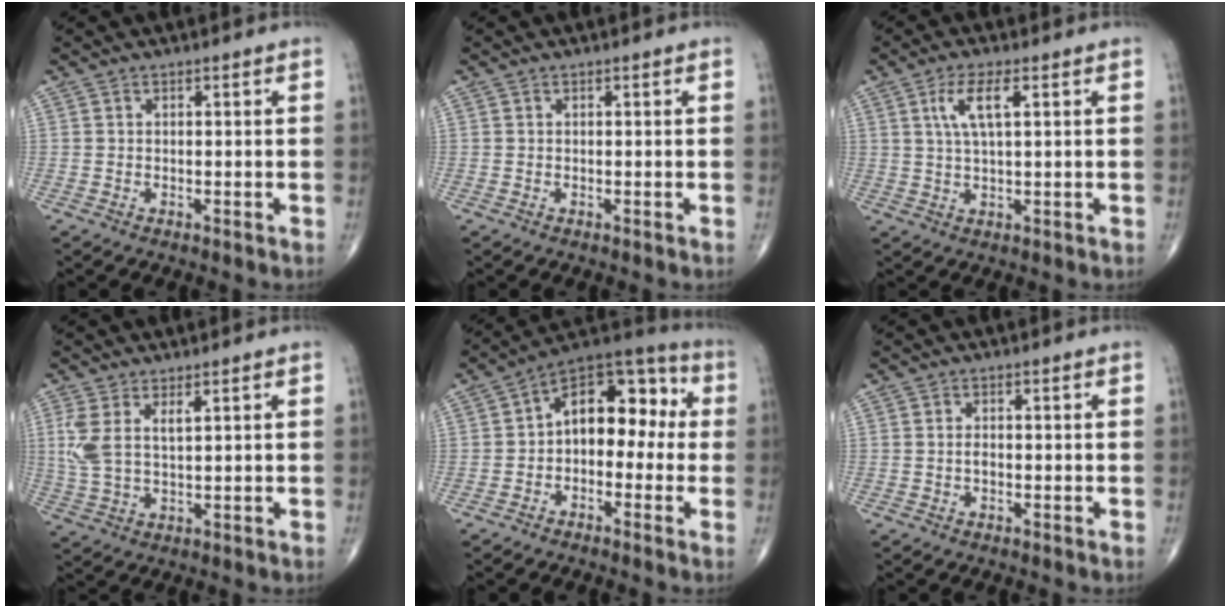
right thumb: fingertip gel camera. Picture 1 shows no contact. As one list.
[{"total": 0.0}, {"total": 5.8, "force": [2.0, 1.6, 5.3], "torque": [-0.109, 0.000, 0.042]}, {"total": 6.2, "force": [2.3, 2.5, 5.2], "torque": [-0.127, -0.005, 0.056]}, {"total": 13.4, "force": [-0.1, 8.4, 10.4], "torque": [-0.110, 0.053, -0.023]}, {"total": 1.1, "force": [-0.2, 0.6, 0.9], "torque": [-0.016, 0.001, -0.003]}]